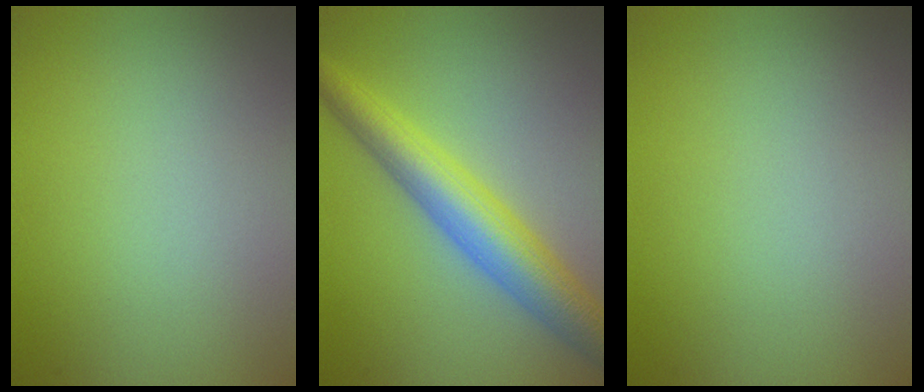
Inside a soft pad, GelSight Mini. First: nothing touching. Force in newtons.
{"total": 6.4, "press": 6.4, "slide": 0.2}
{"total": 0.0}